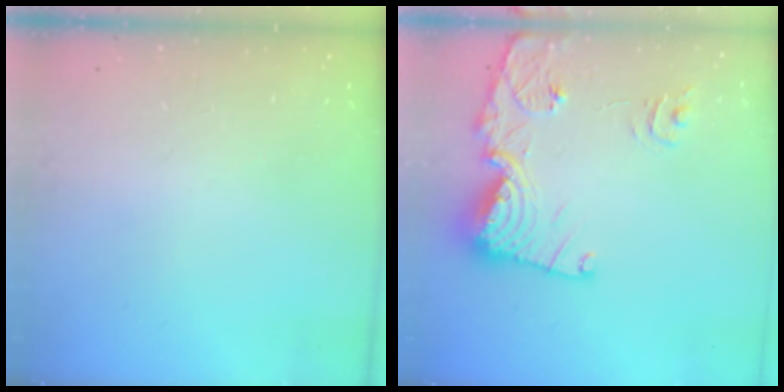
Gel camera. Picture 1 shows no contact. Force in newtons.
{"total": 16.2, "press": 16.2, "slide": 1.6}